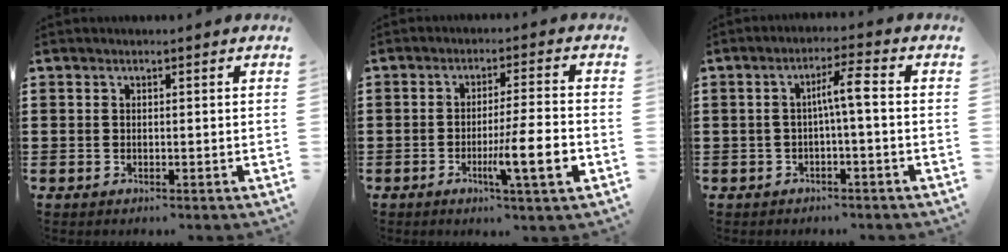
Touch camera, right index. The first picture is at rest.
{"total": 8.6, "force": [-2.9, 0.6, 8.0], "torque": [-0.127, -0.005, -0.047]}
{"total": 4.4, "force": [-0.4, 0.3, 4.3], "torque": [-0.082, 0.007, -0.015]}